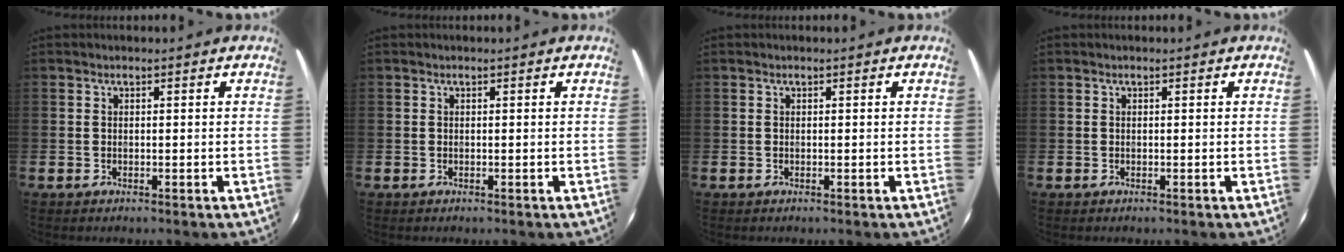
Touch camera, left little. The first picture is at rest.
{"total": 0.0}
{"total": 0.0}
{"total": 0.0}